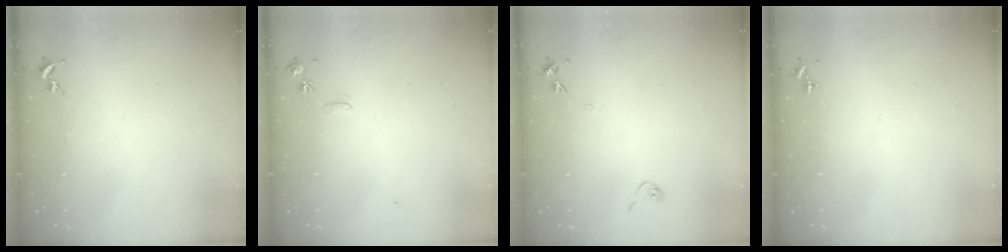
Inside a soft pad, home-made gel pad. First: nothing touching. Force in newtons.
{"total": 6.2, "press": 6.2, "slide": 0.8}
{"total": 6.8, "press": 6.8, "slide": 0.6}
{"total": 0.0}